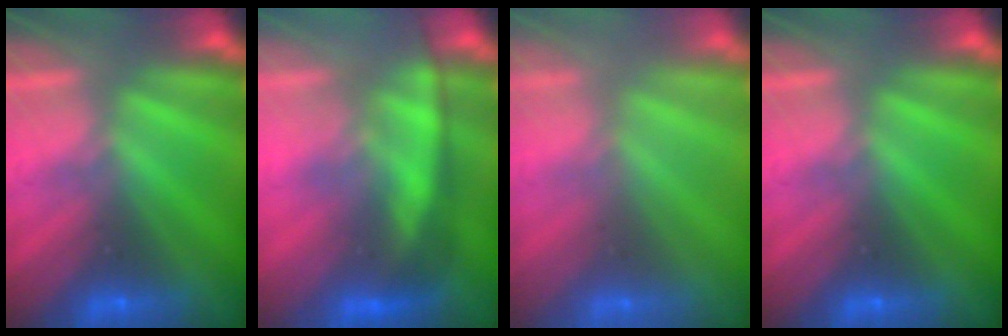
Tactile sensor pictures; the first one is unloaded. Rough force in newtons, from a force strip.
{"total": 2.9}
{"total": 2.7}
{"total": 0.0}